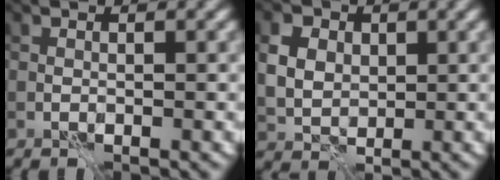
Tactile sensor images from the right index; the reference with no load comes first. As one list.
[{"total": 5.4, "force": [1.6, 4.3, 2.9], "torque": [-0.073, 0.015, 0.021]}]